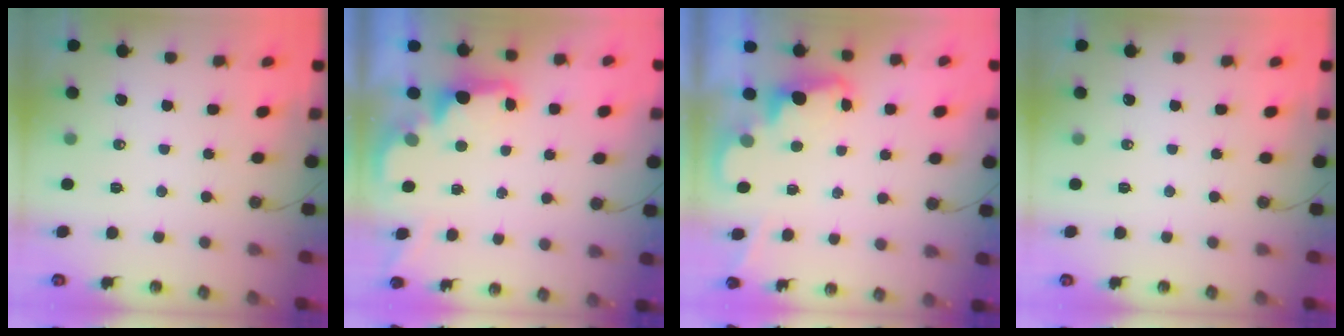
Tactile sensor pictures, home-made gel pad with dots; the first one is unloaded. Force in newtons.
{"total": 2.5, "press": 2.4, "slide": 0.6}
{"total": 2.5, "press": 2.4, "slide": 0.5}
{"total": 0.7, "press": 0.0, "slide": 0.7}